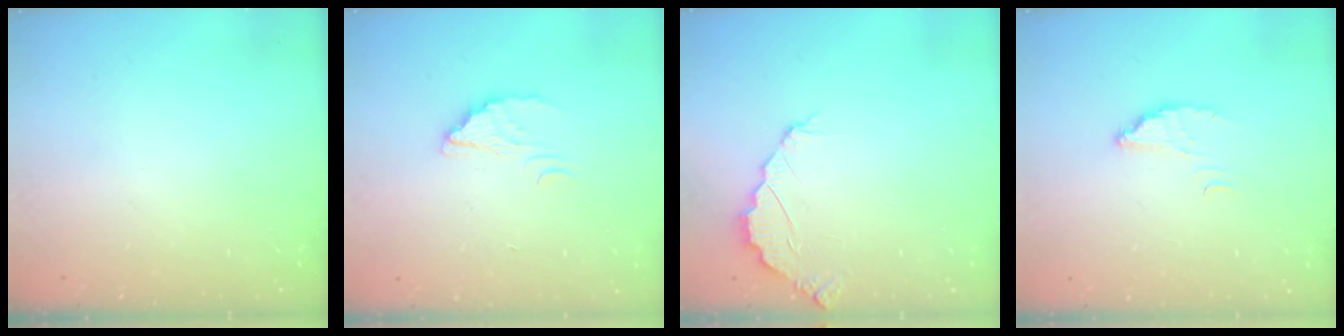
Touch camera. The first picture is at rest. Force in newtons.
{"total": 2.2, "press": 2.2, "slide": 0.2}
{"total": 2.4, "press": 2.4, "slide": 0.2}
{"total": 2.4, "press": 2.4, "slide": 0.2}